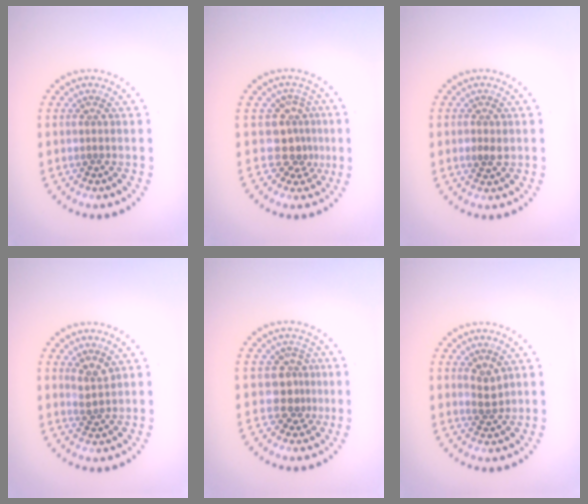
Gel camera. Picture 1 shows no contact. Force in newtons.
{"total": 3.1, "press": 2.2, "slide": 2.2}
{"total": 1.5, "press": 1.5, "slide": 0.3}
{"total": 1.7, "press": 1.3, "slide": 1.1}
{"total": 2.6, "press": 1.9, "slide": 1.8}
{"total": 1.9, "press": 1.7, "slide": 0.7}